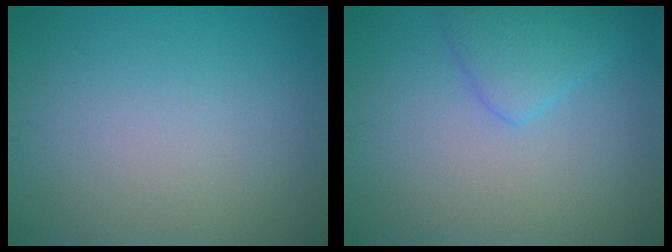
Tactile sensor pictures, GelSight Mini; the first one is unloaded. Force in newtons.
{"total": 2.8, "press": 2.8, "slide": 0.1}